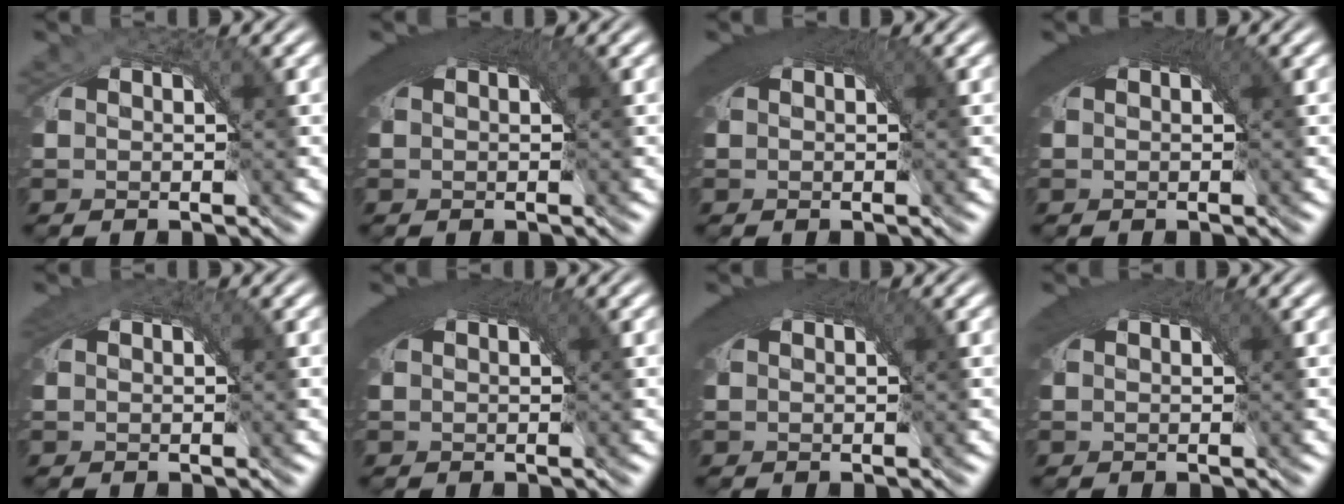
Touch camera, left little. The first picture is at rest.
{"total": 4.9, "force": [1.5, 1.7, 4.3], "torque": [-0.052, 0.012, 0.018]}
{"total": 4.6, "force": [1.5, 1.5, 4.0], "torque": [-0.049, 0.011, 0.018]}
{"total": 5.2, "force": [1.7, 1.8, 4.6], "torque": [-0.054, 0.014, 0.019]}
{"total": 1.2, "force": [0.3, 0.2, 1.2], "torque": [-0.013, -0.004, 0.005]}
{"total": 4.8, "force": [1.6, 1.6, 4.3], "torque": [-0.051, 0.012, 0.019]}
{"total": 4.3, "force": [1.6, 1.3, 3.7], "torque": [-0.042, 0.011, 0.018]}
{"total": 3.4, "force": [1.0, 1.1, 3.0], "torque": [-0.035, 0.006, 0.013]}